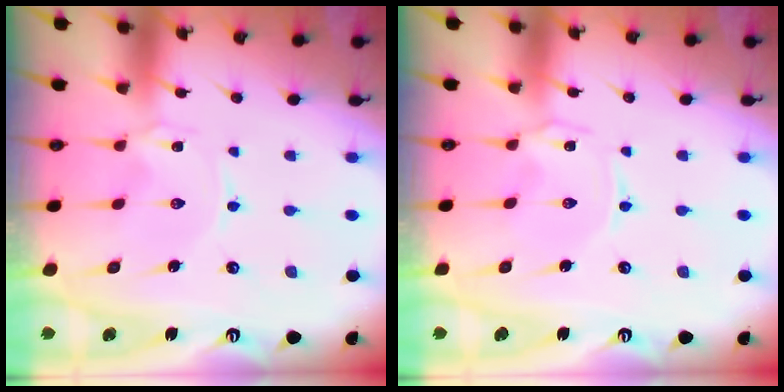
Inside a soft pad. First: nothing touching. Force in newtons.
{"total": 1.0, "press": 0.9, "slide": 0.3}